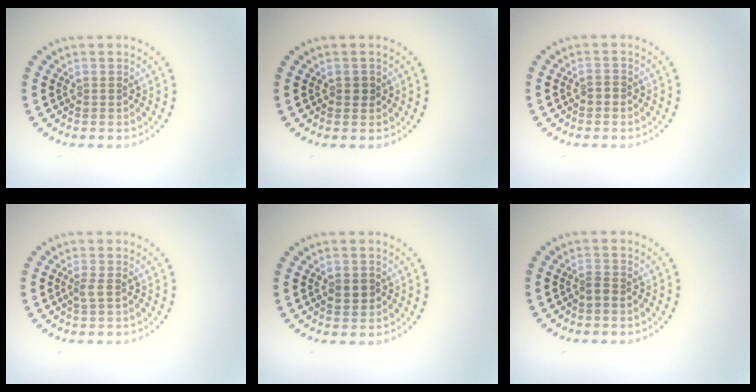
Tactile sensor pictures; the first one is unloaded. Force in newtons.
{"total": 0.7, "press": 0.7, "slide": 0.2}
{"total": 0.8, "press": 0.8, "slide": 0.1}
{"total": 0.9, "press": 0.7, "slide": 0.6}
{"total": 1.6, "press": 1.6, "slide": 0.1}
{"total": 1.0, "press": 0.8, "slide": 0.7}